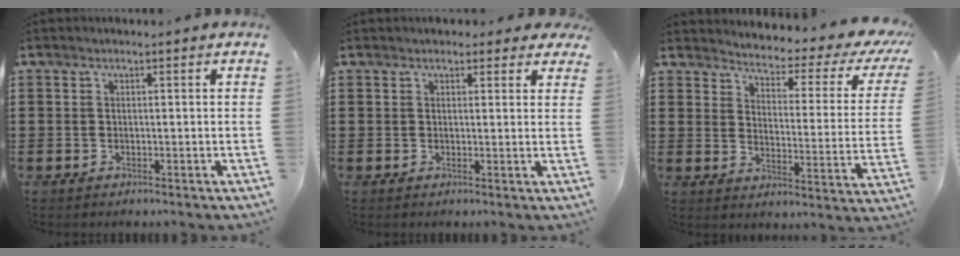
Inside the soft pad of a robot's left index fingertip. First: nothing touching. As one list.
[{"total": 2.0, "force": [1.7, 1.0, 0.4], "torque": [-0.007, 0.003, 0.029]}, {"total": 3.1, "force": [2.7, 0.7, 1.5], "torque": [-0.041, -0.029, 0.035]}]